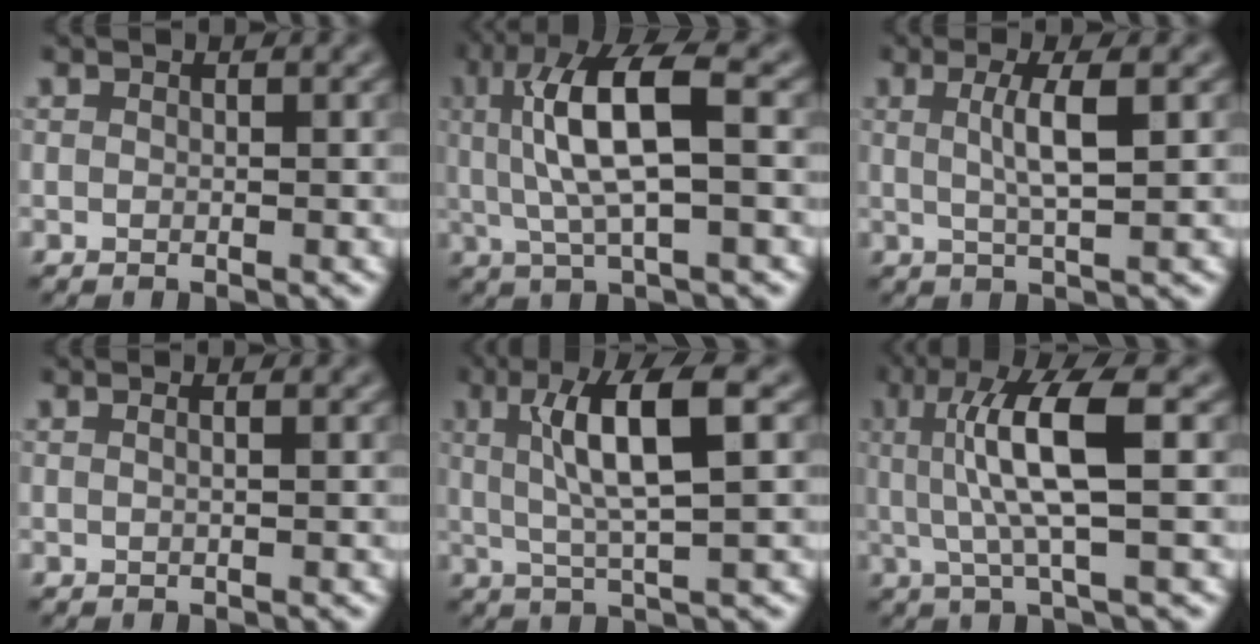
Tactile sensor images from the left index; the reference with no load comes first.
{"total": 7.6, "force": [0.6, 2.0, 7.3], "torque": [-0.145, 0.012, 0.015]}
{"total": 3.4, "force": [0.1, 0.5, 3.3], "torque": [-0.054, 0.003, 0.005]}
{"total": 1.0, "force": [0.0, 0.5, 0.9], "torque": [0.006, 0.001, -0.014]}
{"total": 6.5, "force": [1.1, 1.1, 6.3], "torque": [-0.105, 0.013, 0.024]}
{"total": 6.9, "force": [0.4, 1.2, 6.8], "torque": [-0.126, 0.005, 0.014]}